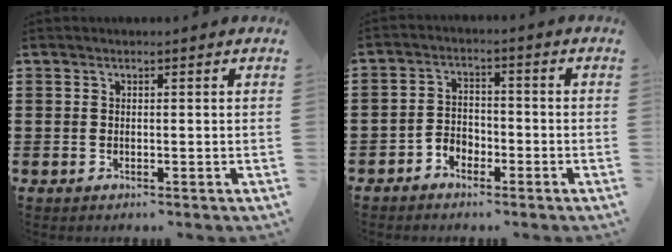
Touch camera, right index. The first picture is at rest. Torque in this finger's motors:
{"motor_torque": [0.71, 1.43, 0.06, 0.03]}